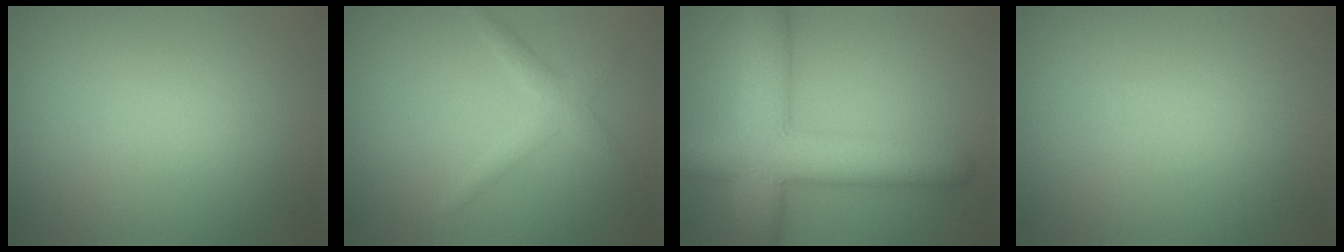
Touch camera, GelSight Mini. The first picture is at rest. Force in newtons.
{"total": 2.1, "press": 2.1, "slide": 0.1}
{"total": 9.8, "press": 9.8, "slide": 0.3}
{"total": 0.0}